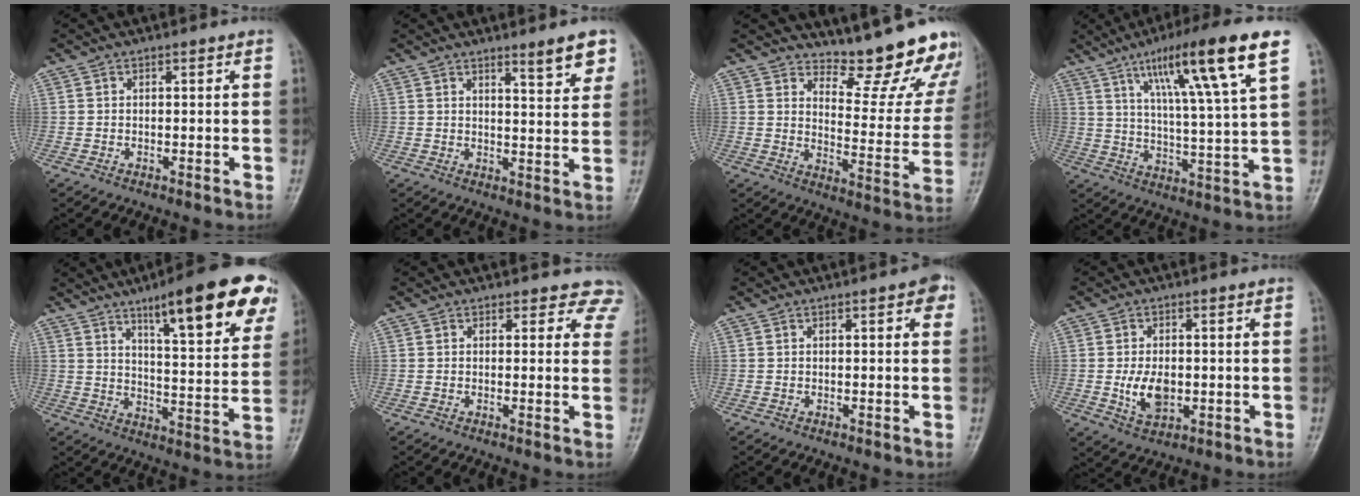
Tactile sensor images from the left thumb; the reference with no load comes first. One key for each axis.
{"total": 6.1, "fx": 4.1, "fy": 1.1, "fz": 4.3, "tx": -0.048, "ty": -0.028, "tz": 0.056}
{"total": 18.2, "fx": 16.3, "fy": 5.0, "fz": 6.4, "tx": -0.035, "ty": -0.159, "tz": 0.196}
{"total": 17.9, "fx": 9.1, "fy": 1.4, "fz": 15.3, "tx": -0.246, "ty": -0.027, "tz": 0.147}
{"total": 19.9, "fx": 11.6, "fy": 4.6, "fz": 15.5, "tx": -0.180, "ty": -0.040, "tz": 0.168}
{"total": 5.8, "fx": 5.0, "fy": 2.9, "fz": 0.0, "tx": 0.055, "ty": -0.018, "tz": 0.025}
{"total": 3.2, "fx": 1.3, "fy": 1.2, "fz": 2.7, "tx": -0.024, "ty": 0.001, "tz": 0.010}
{"total": 6.6, "fx": -0.7, "fy": 4.2, "fz": 5.0, "tx": -0.080, "ty": -0.008, "tz": -0.006}